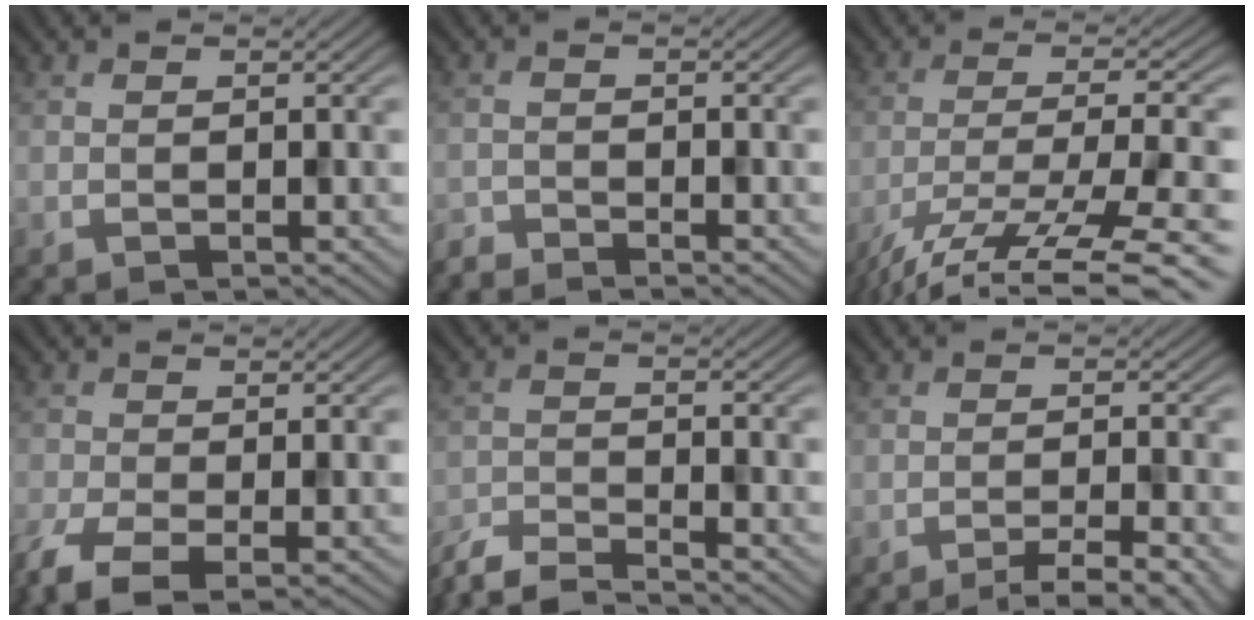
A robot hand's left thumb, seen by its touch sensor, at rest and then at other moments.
{"total": 2.2, "force": [-2.1, 0.0, 0.3], "torque": [-0.011, -0.004, -0.048]}
{"total": 13.4, "force": [-9.1, 3.0, 9.3], "torque": [-0.169, -0.018, -0.140]}
{"total": 5.5, "force": [-3.4, 2.0, 3.9], "torque": [-0.089, -0.019, -0.071]}
{"total": 6.7, "force": [-6.2, 0.8, 2.4], "torque": [-0.051, -0.005, -0.122]}
{"total": 5.9, "force": [-4.1, 0.8, 4.2], "torque": [-0.061, 0.006, -0.067]}